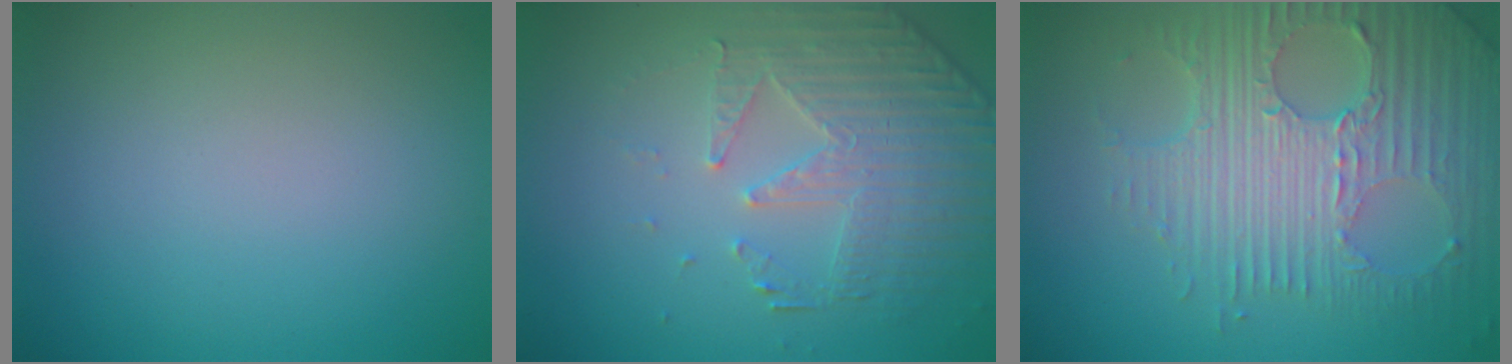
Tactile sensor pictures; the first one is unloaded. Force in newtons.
{"total": 4.9, "press": 3.7, "slide": 3.2}
{"total": 7.9, "press": 5.6, "slide": 5.6}